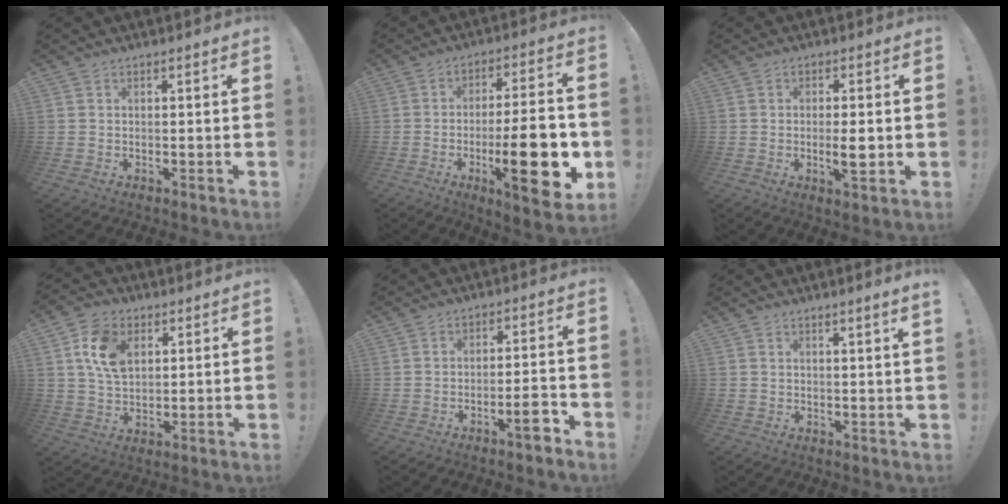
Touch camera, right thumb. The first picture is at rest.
{"total": 21.5, "force": [-5.5, 5.9, 19.9], "torque": [-0.293, 0.006, -0.076]}
{"total": 5.4, "force": [-0.9, 1.1, 5.2], "torque": [-0.082, -0.008, -0.017]}
{"total": 12.5, "force": [4.6, 8.6, 7.9], "torque": [-0.144, 0.001, 0.087]}
{"total": 5.9, "force": [-3.7, 0.8, 4.6], "torque": [-0.065, 0.014, -0.060]}
{"total": 2.2, "force": [1.6, -0.9, 1.3], "torque": [-0.016, -0.013, 0.024]}